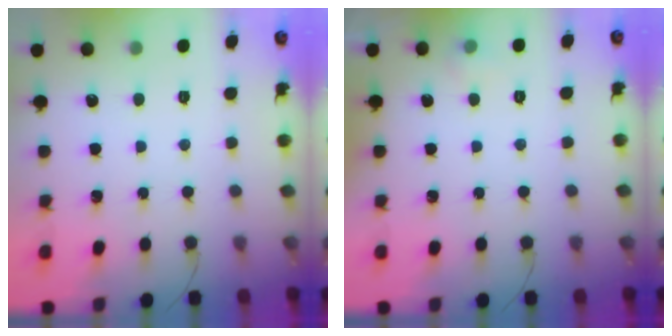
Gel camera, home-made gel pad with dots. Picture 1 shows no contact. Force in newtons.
{"total": 4.8, "press": 3.8, "slide": 2.8}